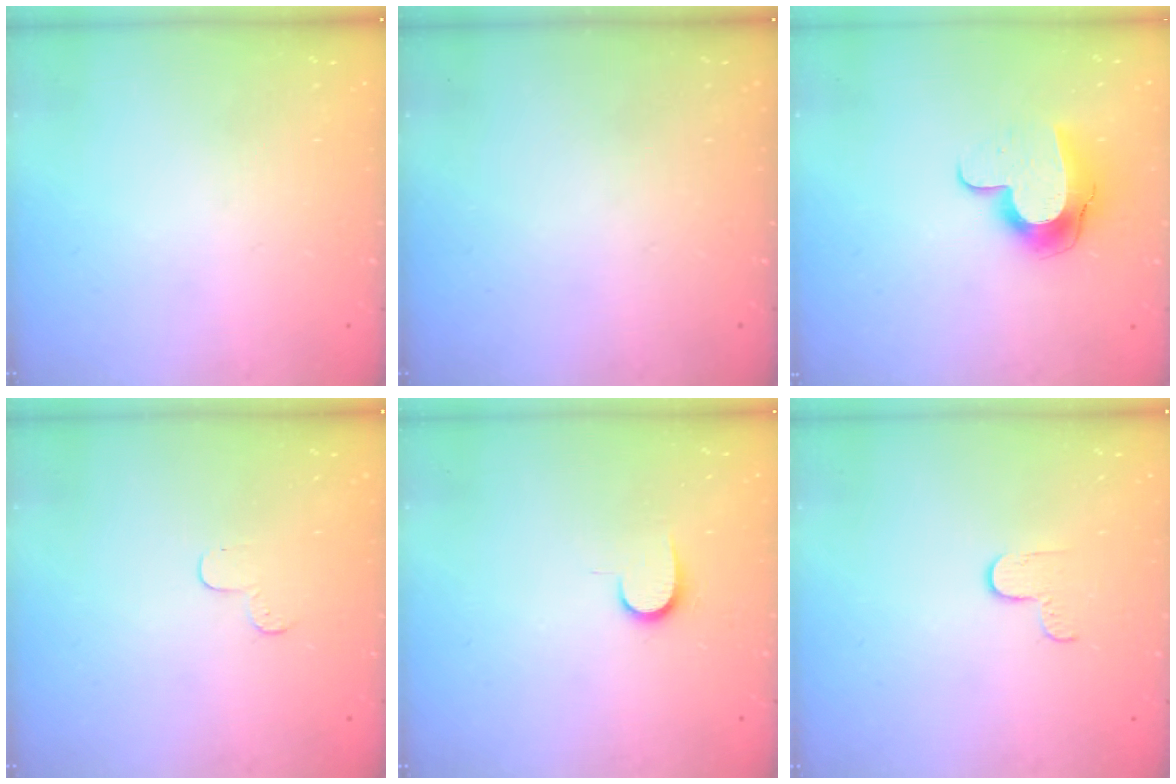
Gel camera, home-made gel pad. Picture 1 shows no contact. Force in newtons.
{"total": 0.0}
{"total": 11.2, "press": 11.2, "slide": 1.1}
{"total": 3.2, "press": 3.2, "slide": 0.3}
{"total": 6.7, "press": 6.6, "slide": 0.7}
{"total": 2.7, "press": 2.6, "slide": 0.4}